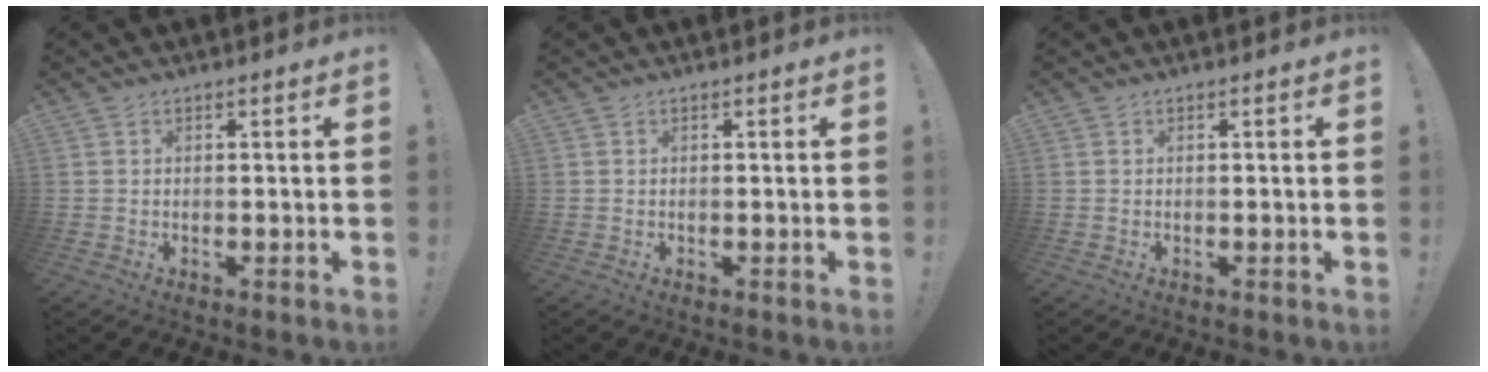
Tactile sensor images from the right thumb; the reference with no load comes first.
{"total": 0.0}
{"total": 0.0}